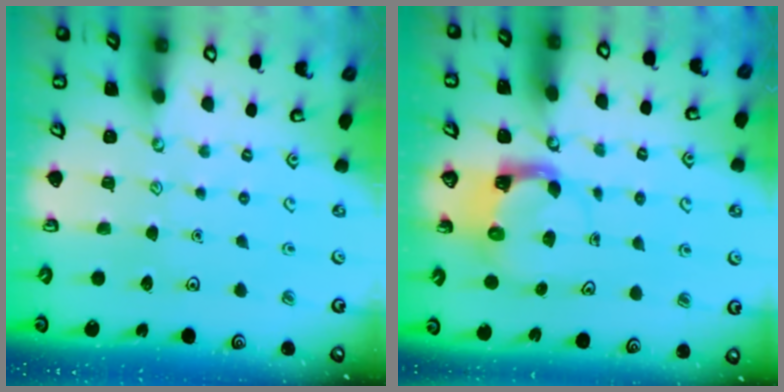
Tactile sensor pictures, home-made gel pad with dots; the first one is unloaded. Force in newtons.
{"total": 3.8, "press": 3.7, "slide": 0.6}